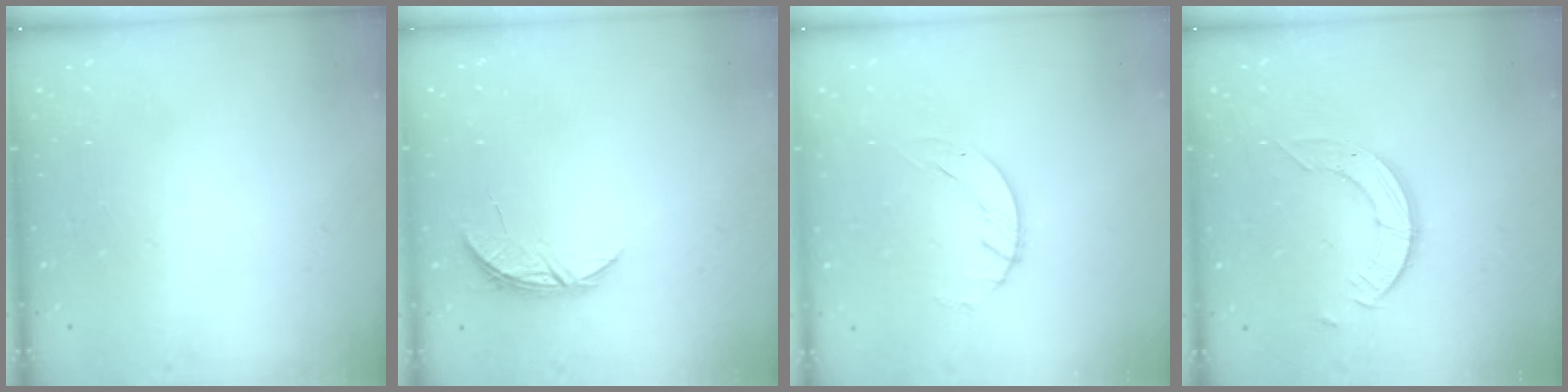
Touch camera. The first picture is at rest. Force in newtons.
{"total": 5.1, "press": 5.1, "slide": 0.6}
{"total": 1.4, "press": 1.4, "slide": 0.2}
{"total": 3.9, "press": 3.9, "slide": 0.3}